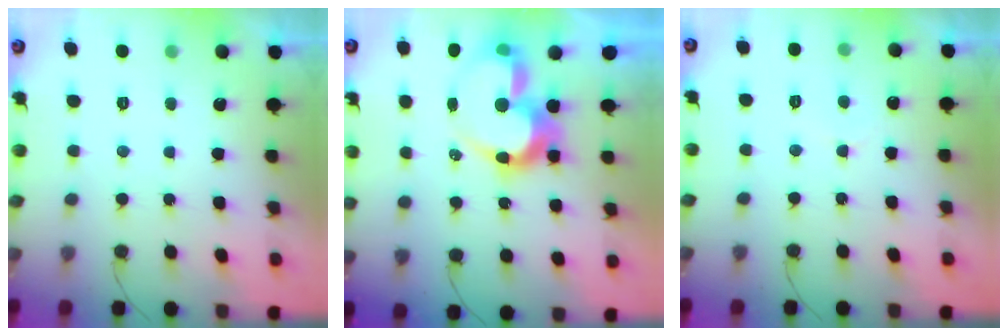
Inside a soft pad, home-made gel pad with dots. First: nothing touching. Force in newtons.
{"total": 13.3, "press": 13.0, "slide": 3.0}
{"total": 4.3, "press": 4.3, "slide": 0.3}